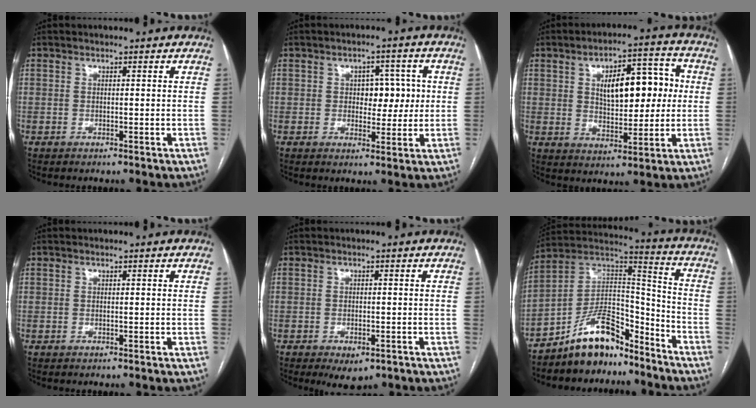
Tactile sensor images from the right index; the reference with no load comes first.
{"total": 5.4, "force": [0.7, 3.4, 4.1], "torque": [-0.043, 0.016, 0.013]}
{"total": 12.6, "force": [2.4, 6.1, 10.8], "torque": [-0.156, 0.025, 0.042]}
{"total": 0.0}
{"total": 3.8, "force": [-2.1, 1.8, 2.5], "torque": [-0.034, -0.004, -0.022]}
{"total": 13.0, "force": [-10.4, 4.9, 6.2], "torque": [-0.106, 0.050, -0.182]}